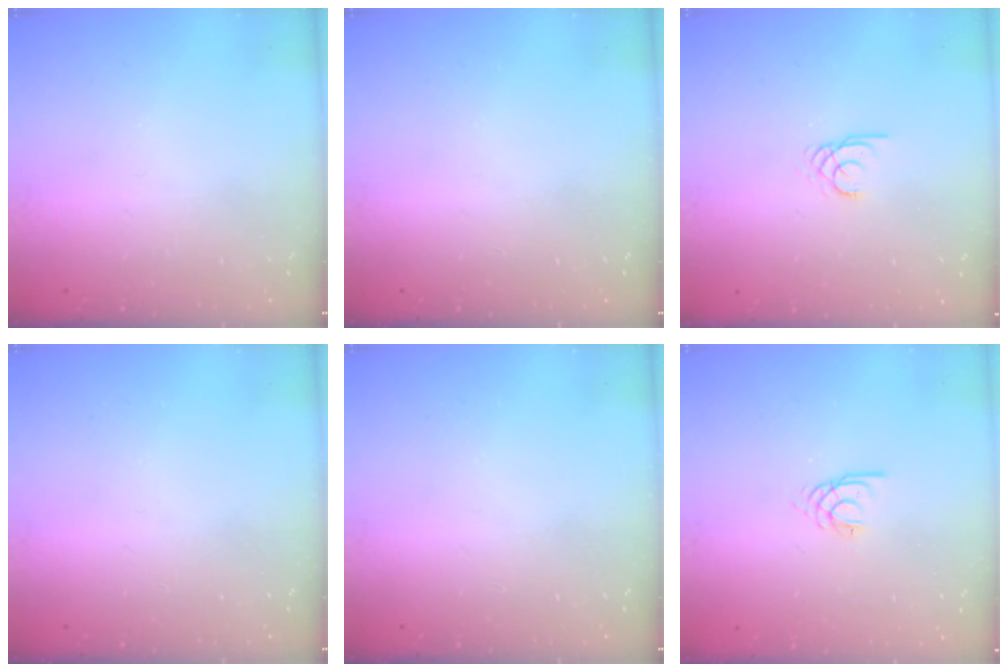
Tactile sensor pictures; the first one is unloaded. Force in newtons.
{"total": 0.0}
{"total": 1.9, "press": 1.9, "slide": 0.0}
{"total": 0.0}
{"total": 0.0}
{"total": 2.3, "press": 2.3, "slide": 0.2}